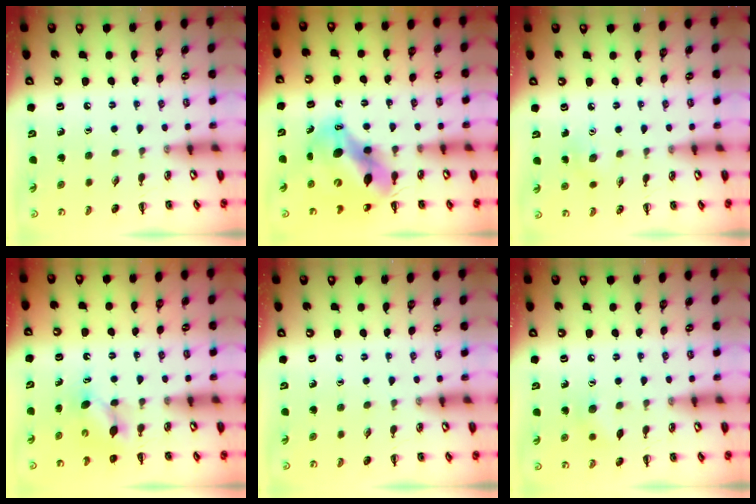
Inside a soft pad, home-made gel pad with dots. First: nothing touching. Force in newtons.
{"total": 13.5, "press": 13.1, "slide": 3.5}
{"total": 5.2, "press": 5.0, "slide": 1.3}
{"total": 4.4, "press": 4.3, "slide": 0.6}
{"total": 0.0}
{"total": 5.6, "press": 5.5, "slide": 1.4}